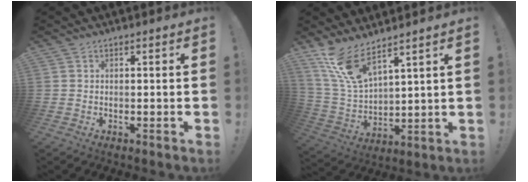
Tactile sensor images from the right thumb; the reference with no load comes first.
{"total": 12.4, "force": [9.4, 3.9, 7.1], "torque": [-0.154, -0.052, 0.179]}